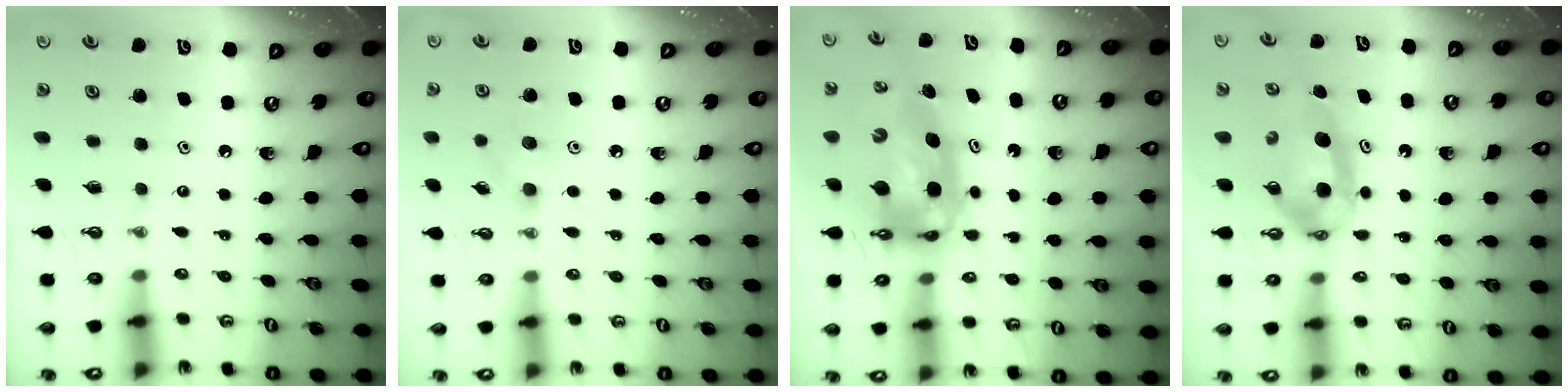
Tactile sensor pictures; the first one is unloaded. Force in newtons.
{"total": 7.2, "press": 7.1, "slide": 1.0}
{"total": 8.8, "press": 8.8, "slide": 0.7}
{"total": 6.6, "press": 5.6, "slide": 3.5}